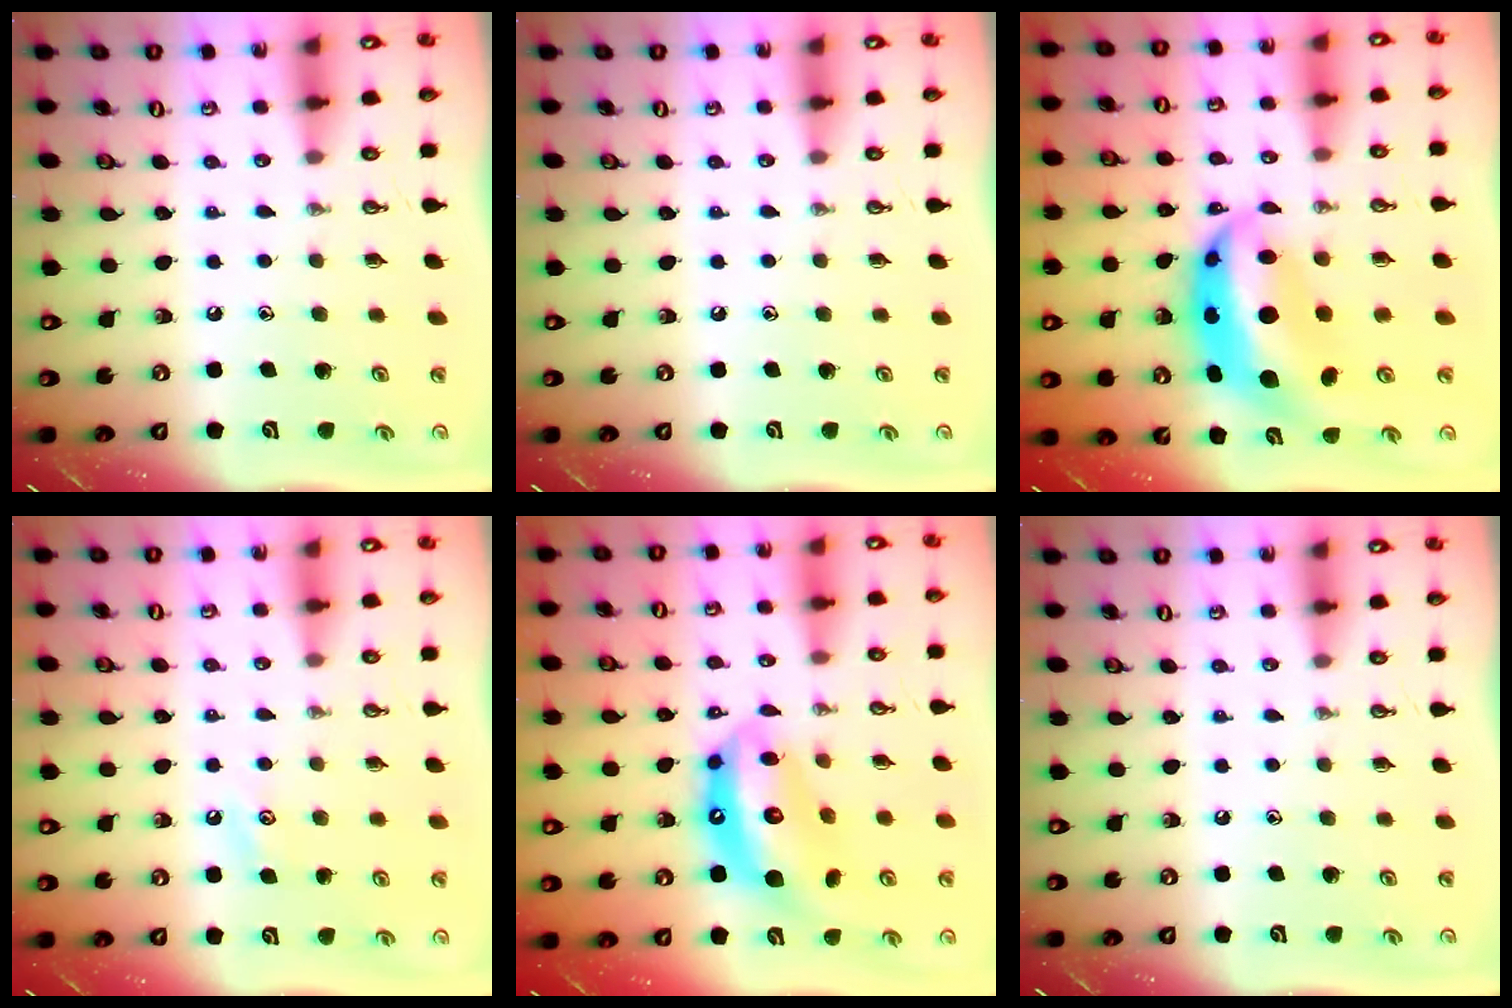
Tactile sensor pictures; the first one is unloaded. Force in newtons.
{"total": 0.0}
{"total": 12.1, "press": 12.0, "slide": 1.4}
{"total": 2.8, "press": 2.7, "slide": 0.5}
{"total": 14.9, "press": 14.9, "slide": 1.2}
{"total": 0.0}